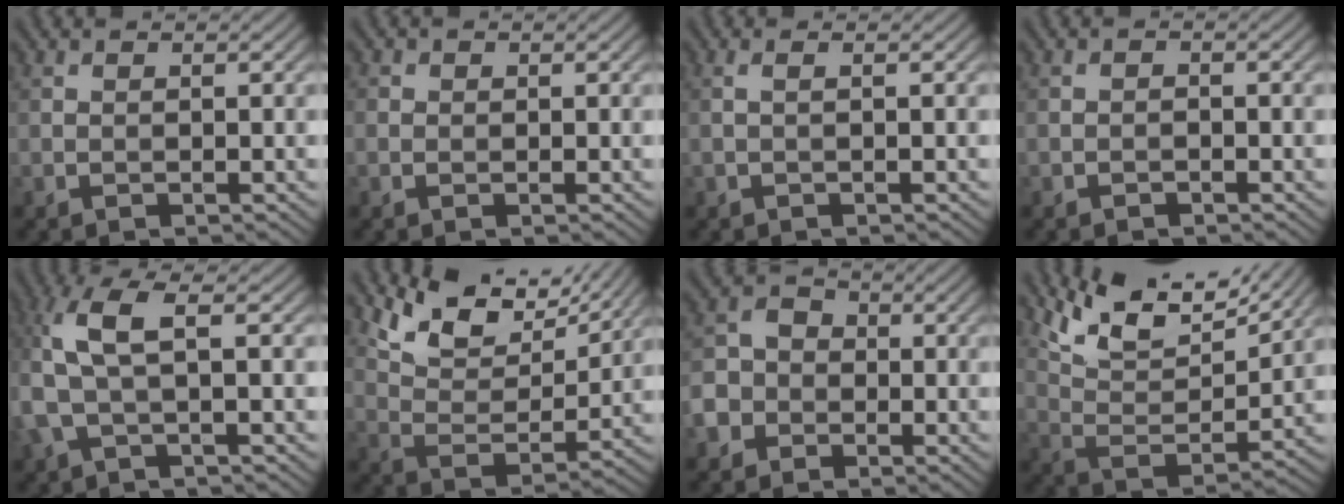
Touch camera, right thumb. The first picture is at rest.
{"total": 1.2, "force": [0.2, 1.1, 0.3], "torque": [-0.003, -0.002, -0.003]}
{"total": 0.9, "force": [-0.1, 0.1, 0.9], "torque": [-0.018, 0.003, -0.003]}
{"total": 0.8, "force": [-0.6, 0.4, 0.2], "torque": [-0.002, 0.002, -0.013]}
{"total": 7.5, "force": [1.1, 3.0, 6.7], "torque": [-0.168, 0.013, 0.012]}
{"total": 9.8, "force": [7.4, 3.8, 5.1], "torque": [-0.112, -0.005, 0.134]}
{"total": 6.0, "force": [-2.4, 5.1, 2.1], "torque": [-0.046, -0.004, -0.061]}
{"total": 10.9, "force": [8.6, 3.2, 5.9], "torque": [-0.136, -0.006, 0.149]}